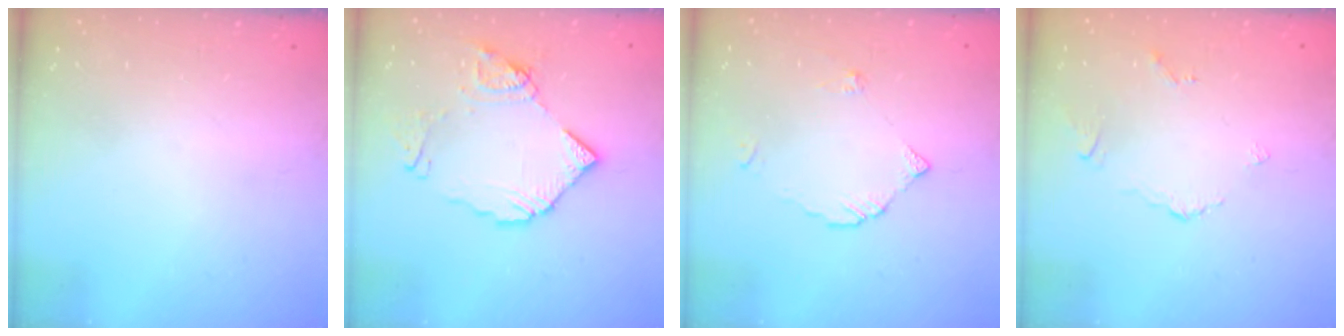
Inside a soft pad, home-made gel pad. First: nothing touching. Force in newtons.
{"total": 13.2, "press": 13.1, "slide": 1.5}
{"total": 2.9, "press": 2.9, "slide": 0.2}
{"total": 2.6, "press": 2.6, "slide": 0.6}